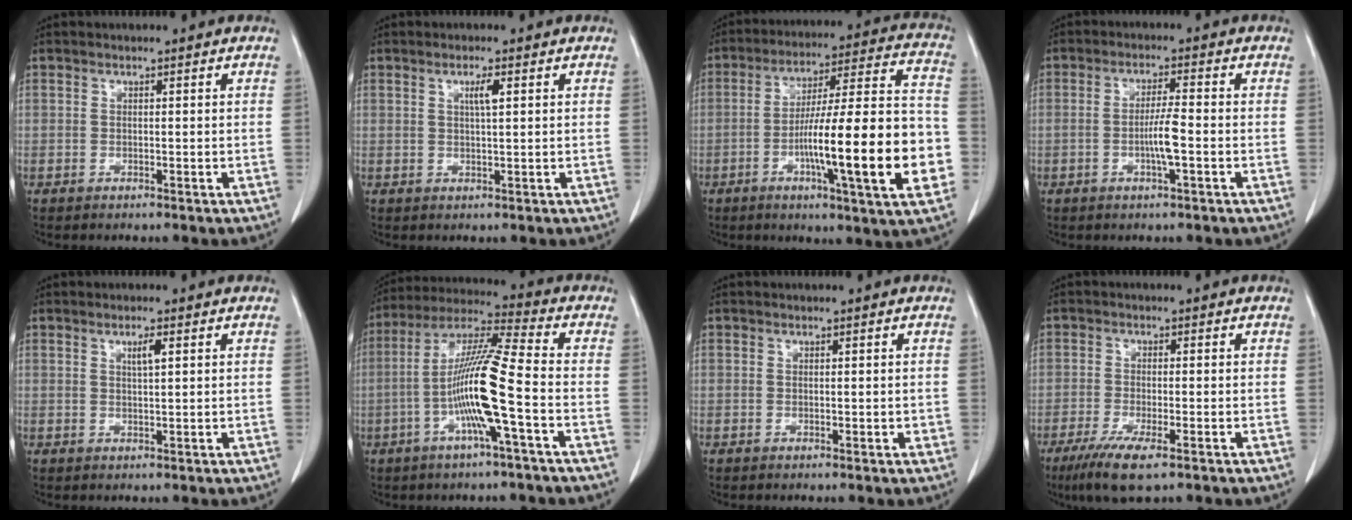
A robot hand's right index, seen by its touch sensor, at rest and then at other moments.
{"total": 2.2, "force": [0.8, 0.0, 2.0], "torque": [-0.038, -0.001, 0.014]}
{"total": 22.1, "force": [-5.5, 1.4, 21.3], "torque": [-0.290, 0.009, -0.080]}
{"total": 4.4, "force": [-1.1, 0.1, 4.3], "torque": [-0.083, 0.000, -0.018]}
{"total": 1.9, "force": [0.8, 0.1, 1.8], "torque": [-0.032, -0.002, 0.014]}
{"total": 13.4, "force": [-3.4, -0.4, 13.0], "torque": [-0.252, 0.005, -0.071]}
{"total": 0.8, "force": [0.1, 0.4, 0.6], "torque": [-0.008, -0.001, 0.005]}
{"total": 6.6, "force": [-4.1, 1.0, 5.1], "torque": [-0.096, -0.018, -0.070]}